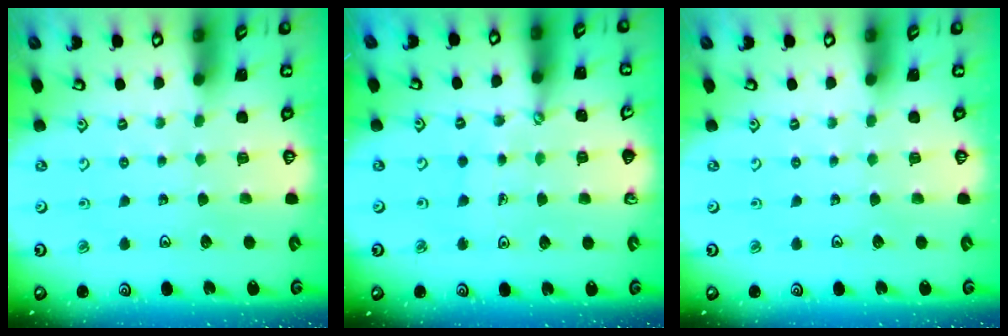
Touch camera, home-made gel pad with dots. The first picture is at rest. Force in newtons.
{"total": 1.0, "press": 1.0, "slide": 0.2}
{"total": 0.0}